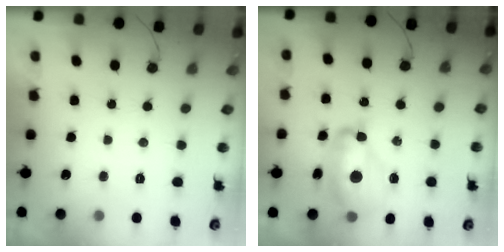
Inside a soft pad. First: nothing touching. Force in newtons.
{"total": 13.9, "press": 13.8, "slide": 1.4}